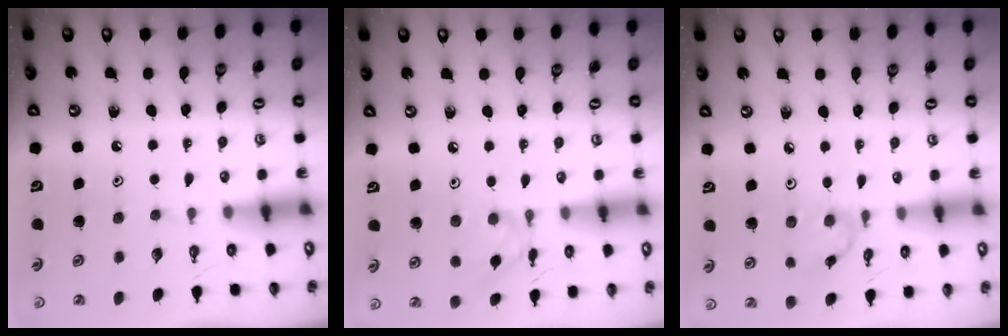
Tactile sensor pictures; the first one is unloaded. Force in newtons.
{"total": 3.2, "press": 3.2, "slide": 0.2}
{"total": 4.8, "press": 4.8, "slide": 0.3}